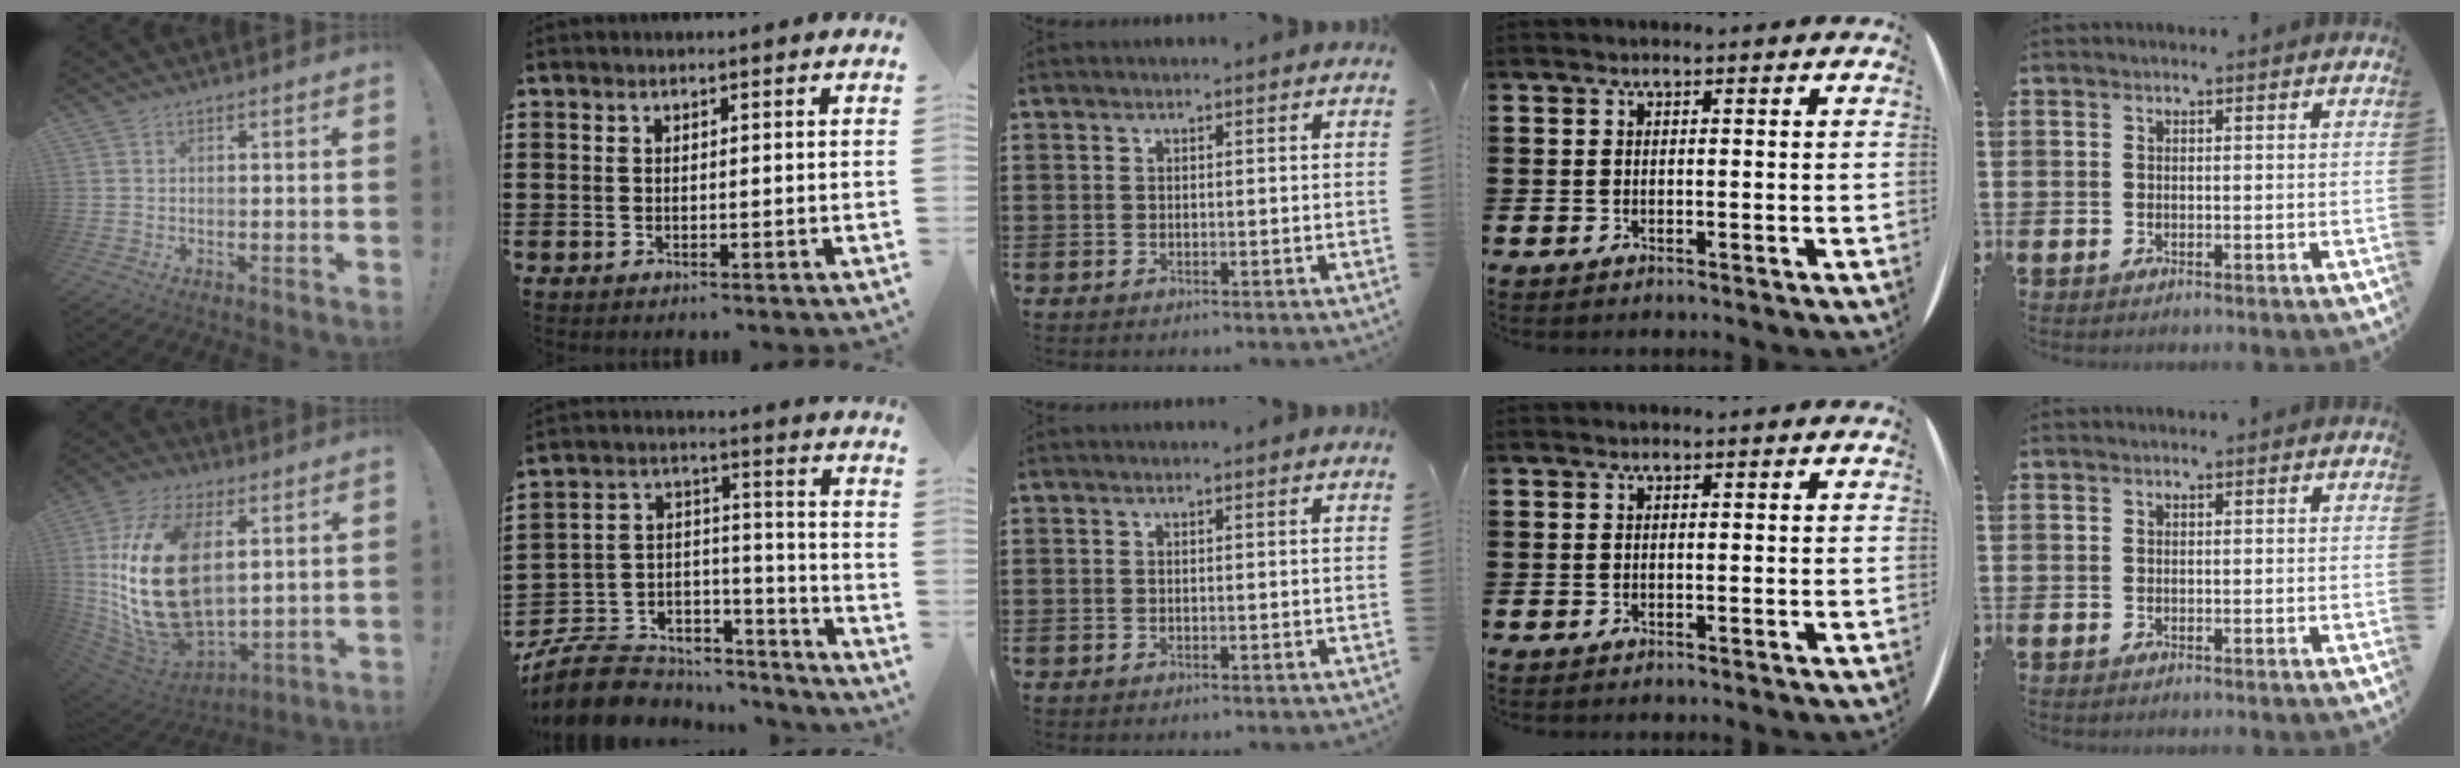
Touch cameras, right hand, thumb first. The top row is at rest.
{"thumb": {"total": 27.4, "force": [4.7, 16.4, 21.4], "torque": [-0.437, -0.029, 0.090]}, "index": {"total": 8.5, "force": [-7.0, 4.4, 2.1], "torque": [-0.053, 0.017, -0.134]}}